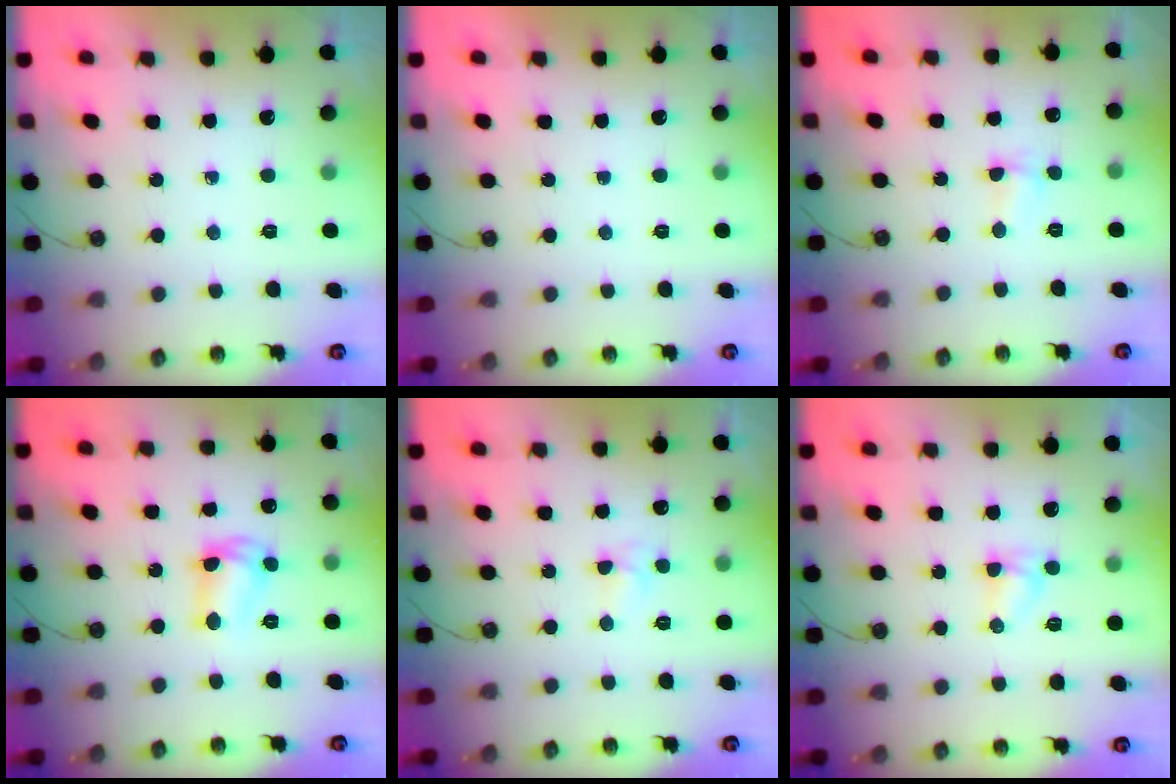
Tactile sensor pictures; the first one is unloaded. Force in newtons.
{"total": 0.0}
{"total": 2.6, "press": 2.5, "slide": 0.5}
{"total": 9.1, "press": 9.1, "slide": 0.9}
{"total": 4.7, "press": 4.7, "slide": 0.7}
{"total": 5.3, "press": 3.8, "slide": 3.7}